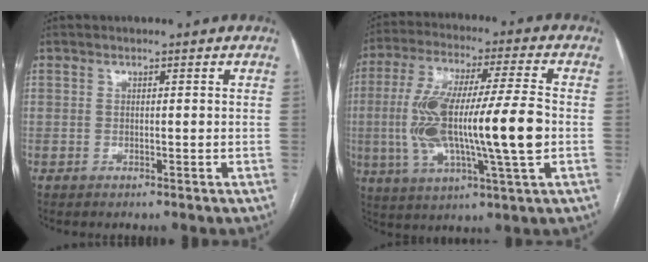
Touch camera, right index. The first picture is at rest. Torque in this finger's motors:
{"motor_torque": [2.13, 0.00, 1.05, 0.21]}